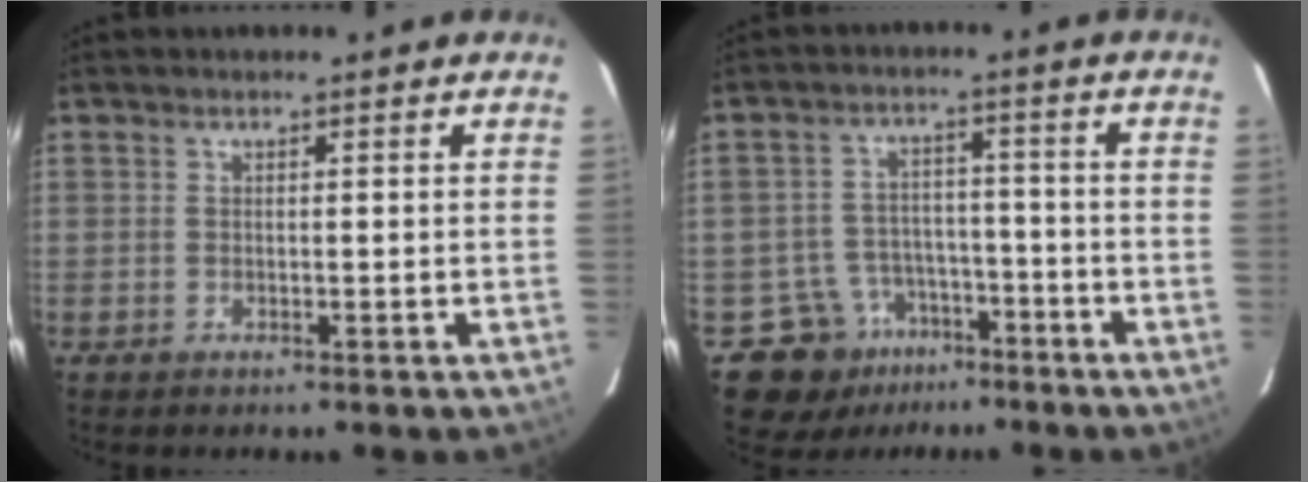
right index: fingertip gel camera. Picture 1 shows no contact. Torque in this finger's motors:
{"motor_torque": [-0.19, -0.10, -0.38, -0.19]}